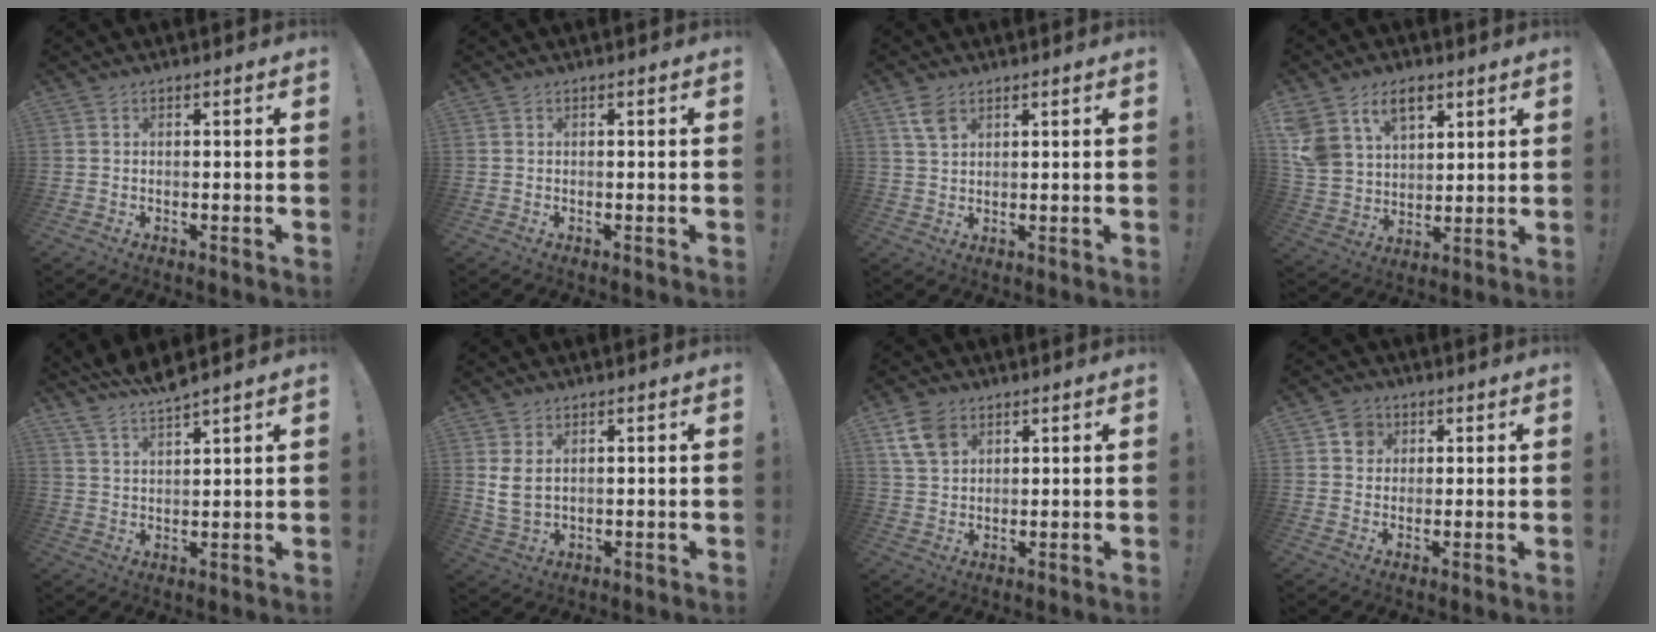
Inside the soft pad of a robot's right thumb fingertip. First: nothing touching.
{"total": 0.0}
{"total": 4.8, "force": [2.7, 2.6, 3.0], "torque": [-0.049, -0.010, 0.052]}
{"total": 12.9, "force": [7.1, 8.8, 6.0], "torque": [-0.113, -0.039, 0.140]}
{"total": 6.1, "force": [5.6, 0.1, 2.5], "torque": [-0.069, -0.028, 0.107]}
{"total": 5.1, "force": [2.0, 3.0, 3.5], "torque": [-0.067, -0.011, 0.035]}
{"total": 8.2, "force": [4.3, 5.5, 4.3], "torque": [-0.073, -0.008, 0.086]}
{"total": 5.3, "force": [1.8, 4.7, 1.5], "torque": [-0.021, 0.004, 0.034]}